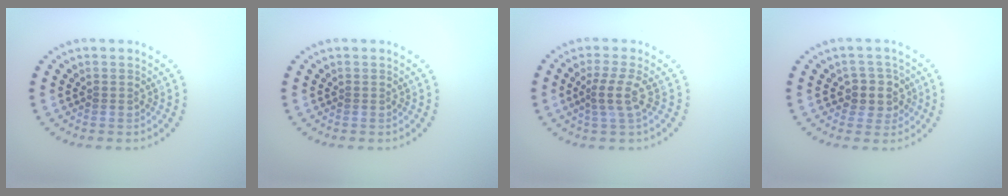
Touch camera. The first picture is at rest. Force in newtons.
{"total": 0.0}
{"total": 2.4, "press": 1.7, "slide": 1.7}
{"total": 2.6, "press": 2.3, "slide": 1.2}